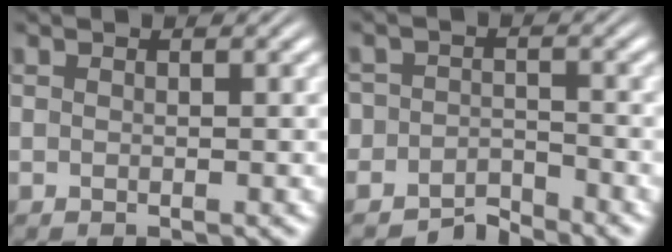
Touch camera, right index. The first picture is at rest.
{"total": 4.2, "force": [-3.9, 1.5, -0.2], "torque": [0.012, -0.015, -0.067]}